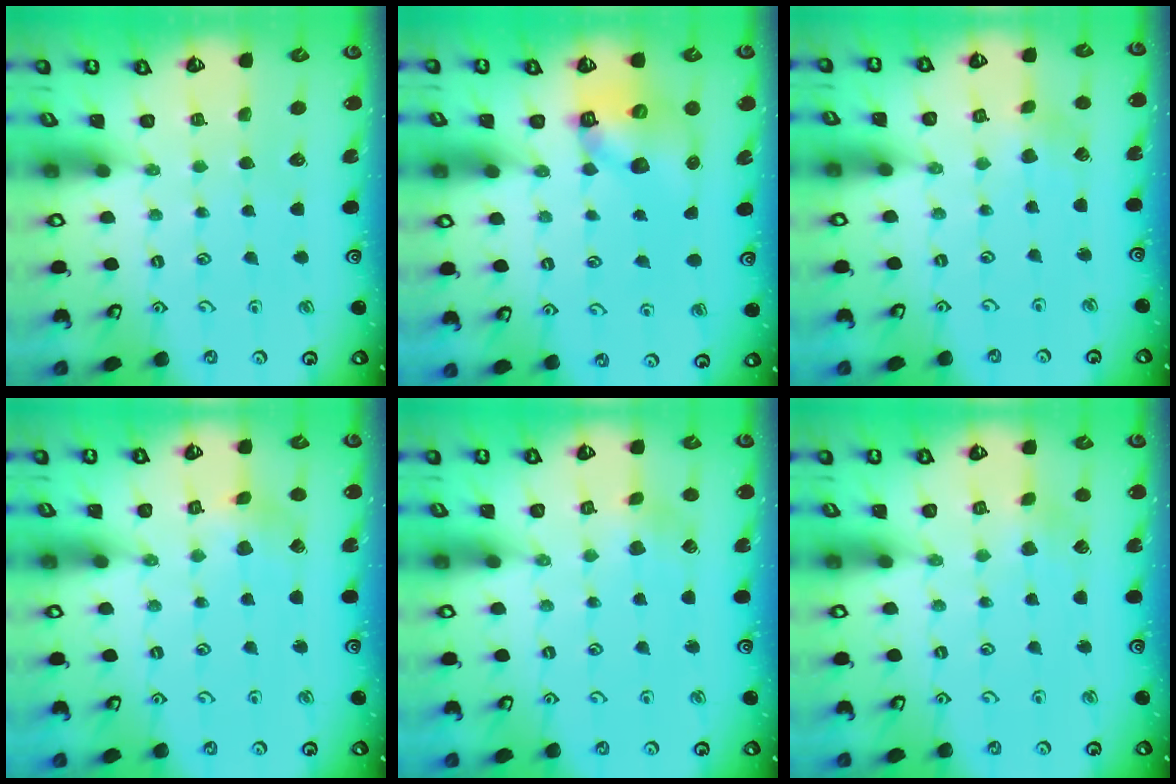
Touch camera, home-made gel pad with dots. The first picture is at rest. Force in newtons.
{"total": 9.8, "press": 9.7, "slide": 1.6}
{"total": 1.7, "press": 1.7, "slide": 0.2}
{"total": 2.6, "press": 2.6, "slide": 0.1}
{"total": 2.6, "press": 2.6, "slide": 0.4}
{"total": 2.5, "press": 2.4, "slide": 0.5}